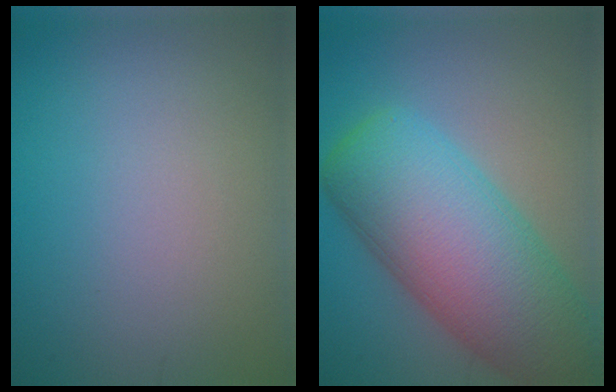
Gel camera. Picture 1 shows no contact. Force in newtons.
{"total": 13.0, "press": 12.9, "slide": 0.7}